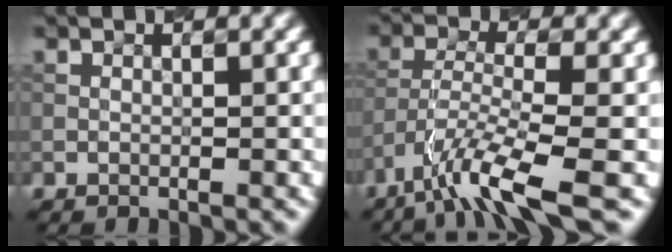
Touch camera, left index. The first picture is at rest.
{"total": 6.4, "force": [-4.5, 0.9, 4.5], "torque": [-0.080, -0.001, -0.084]}